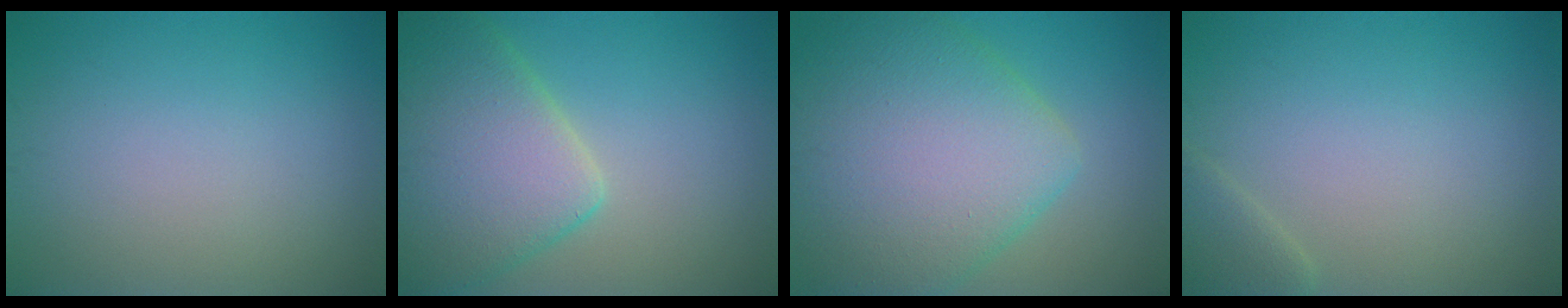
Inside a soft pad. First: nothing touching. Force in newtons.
{"total": 8.4, "press": 8.4, "slide": 0.6}
{"total": 11.1, "press": 11.1, "slide": 0.4}
{"total": 1.7, "press": 1.7, "slide": 0.1}